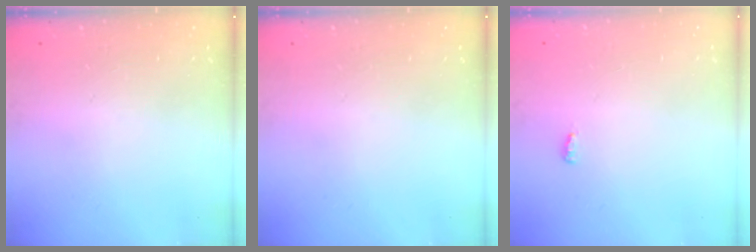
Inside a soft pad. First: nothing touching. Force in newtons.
{"total": 0.0}
{"total": 4.9, "press": 2.7, "slide": 4.0}